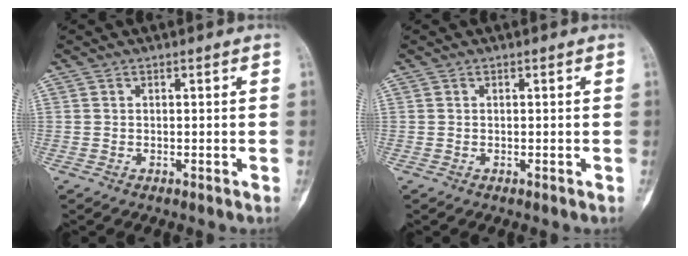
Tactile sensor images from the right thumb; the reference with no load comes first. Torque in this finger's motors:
{"motor_torque": [0.15, 0.06, 0.10, 0.02, 0.03]}